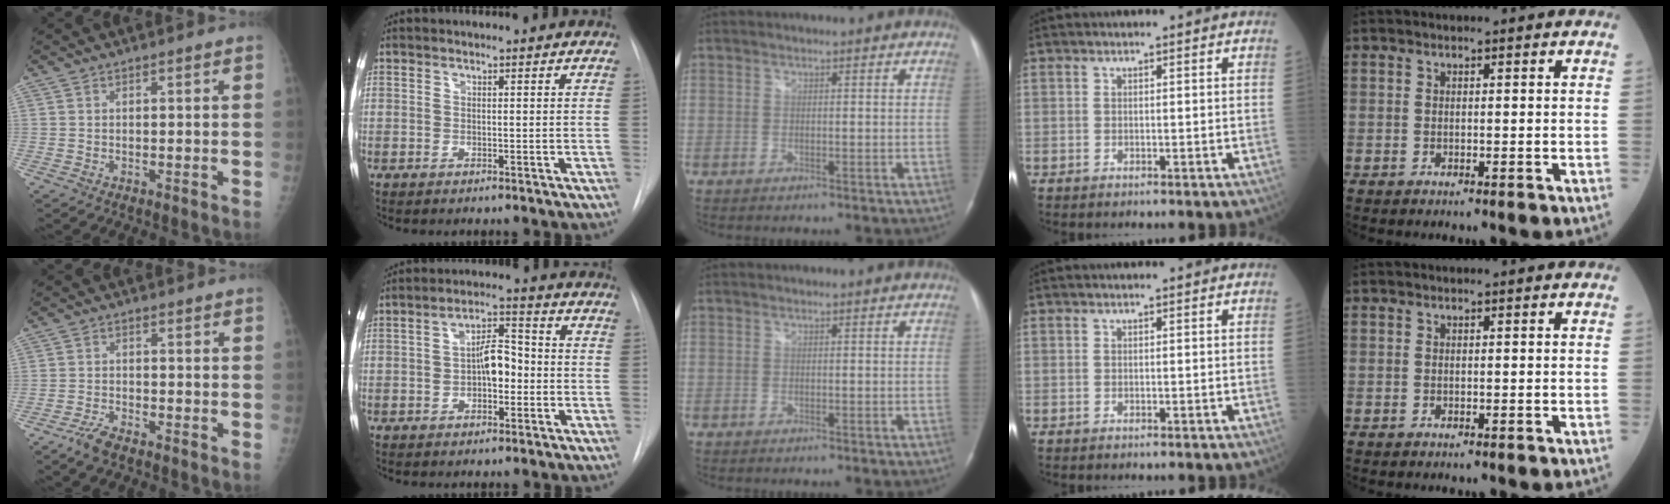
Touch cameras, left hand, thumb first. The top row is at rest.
{"thumb": {"total": 3.2, "force": [-2.5, 1.0, 1.7], "torque": [-0.044, 0.006, -0.049]}, "index": {"total": 6.1, "force": [-0.9, 2.9, 5.3], "torque": [-0.092, 0.019, -0.017]}}